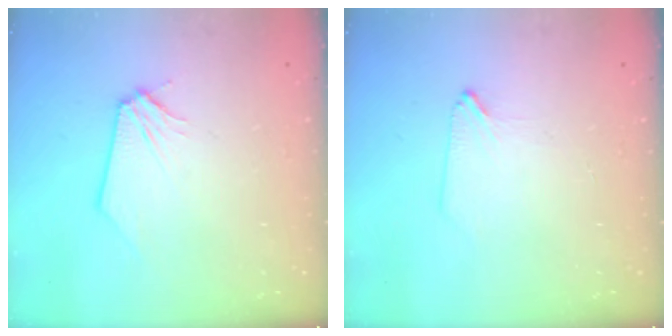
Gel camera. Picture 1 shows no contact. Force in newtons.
{"total": 1.2, "press": 1.2, "slide": 0.3}